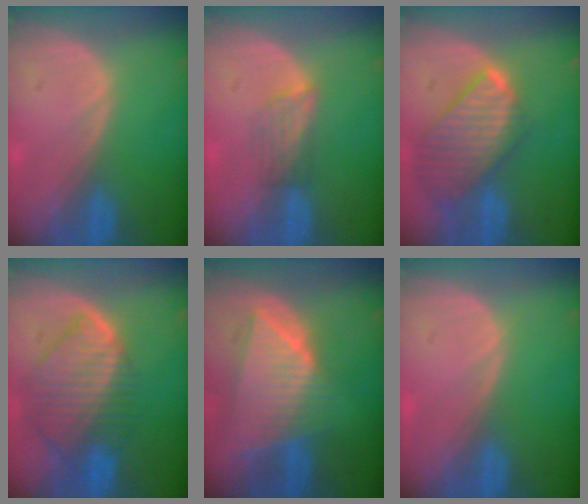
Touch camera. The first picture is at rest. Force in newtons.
{"total": 3.2, "press": 2.9, "slide": 1.4}
{"total": 9.8, "press": 8.4, "slide": 5.0}
{"total": 9.9, "press": 8.6, "slide": 4.9}
{"total": 9.1, "press": 8.2, "slide": 4.1}
{"total": 0.0}